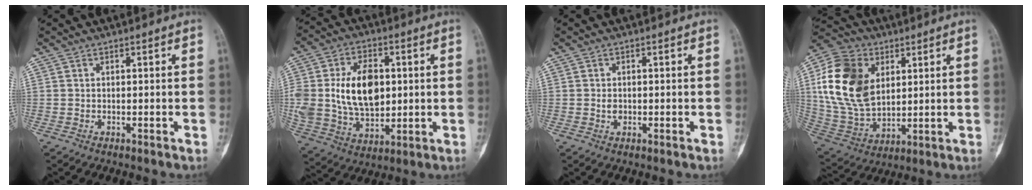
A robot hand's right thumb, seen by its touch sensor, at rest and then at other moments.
{"total": 18.3, "force": [2.2, 12.2, 13.5], "torque": [-0.238, -0.005, 0.050]}
{"total": 1.3, "force": [-0.1, 1.0, 0.8], "torque": [-0.008, 0.003, -0.002]}
{"total": 19.7, "force": [4.9, 13.7, 13.3], "torque": [-0.248, -0.011, 0.098]}